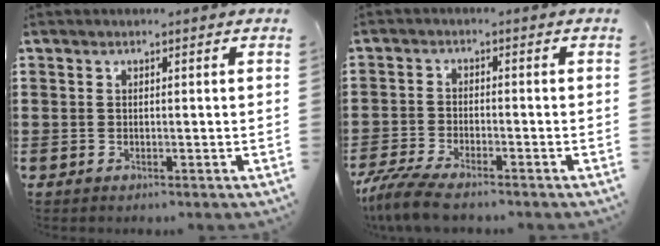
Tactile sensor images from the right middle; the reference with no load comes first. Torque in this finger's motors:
{"motor_torque": [1.20, -0.44, 0.42, 0.13]}